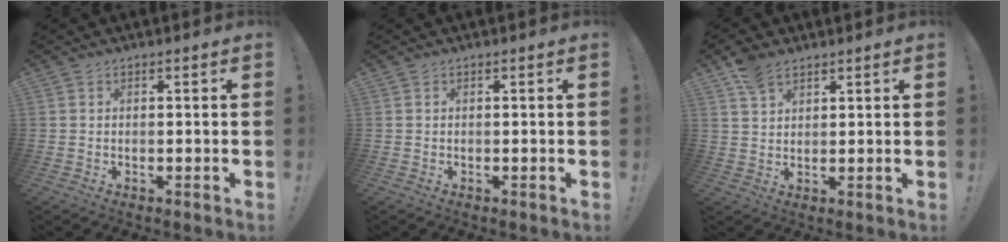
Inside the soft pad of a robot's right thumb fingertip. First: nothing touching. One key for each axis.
{"total": 0.0}
{"total": 6.6, "fx": 4.8, "fy": 3.3, "fz": 3.0, "tx": -0.053, "ty": -0.017, "tz": 0.093}